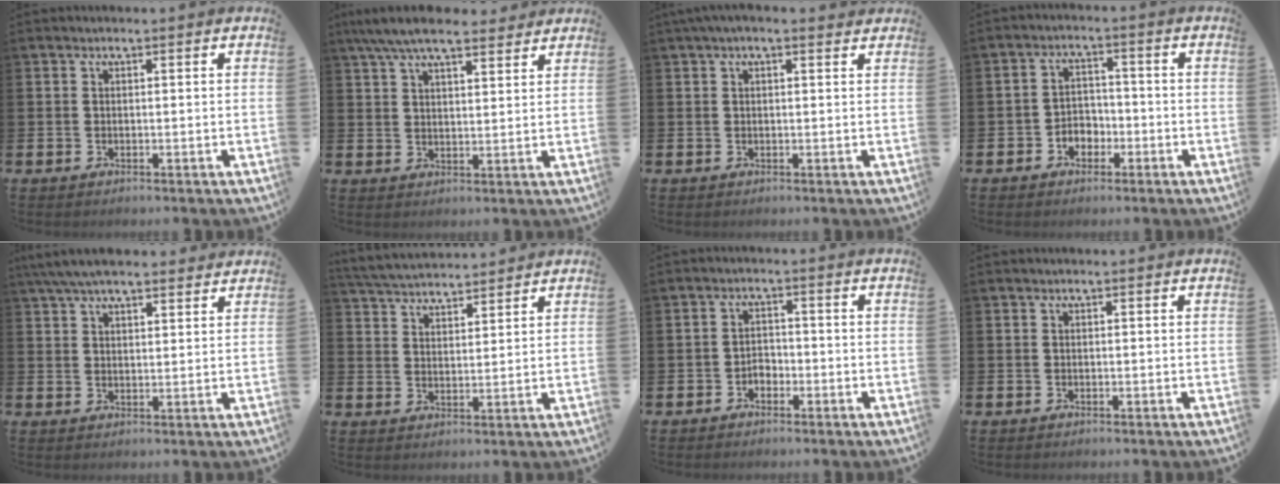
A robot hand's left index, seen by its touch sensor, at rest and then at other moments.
{"total": 7.2, "force": [6.4, 1.6, 2.9], "torque": [-0.067, -0.019, 0.116]}
{"total": 1.4, "force": [1.1, 0.1, 0.8], "torque": [-0.011, 0.001, 0.018]}
{"total": 3.1, "force": [-1.9, 2.3, 0.8], "torque": [-0.015, 0.004, -0.045]}
{"total": 5.9, "force": [5.3, 1.3, 2.2], "torque": [-0.050, -0.014, 0.098]}
{"total": 4.6, "force": [4.6, 0.6, 0.3], "torque": [-0.024, -0.026, 0.082]}
{"total": 1.9, "force": [-1.2, 1.4, 0.6], "torque": [-0.008, 0.001, -0.029]}
{"total": 0.0}